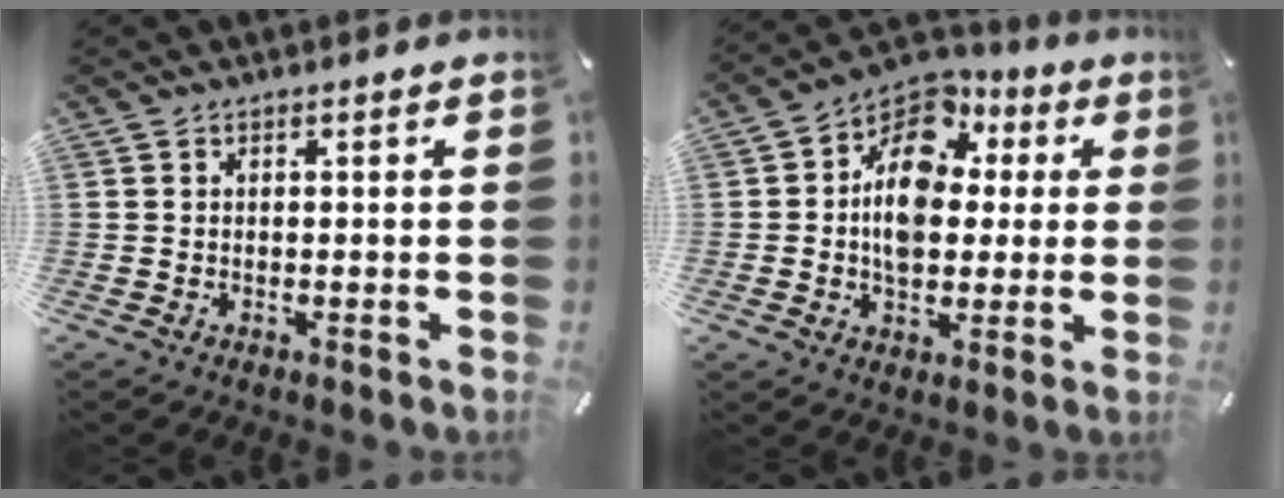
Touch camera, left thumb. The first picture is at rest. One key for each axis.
{"total": 13.6, "fx": 1.0, "fy": 10.6, "fz": 8.5, "tx": -0.159, "ty": -0.006, "tz": 0.016}